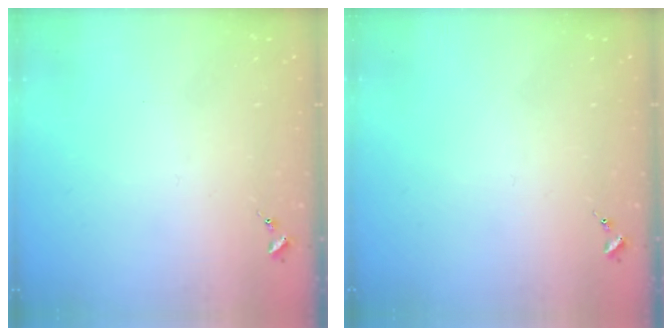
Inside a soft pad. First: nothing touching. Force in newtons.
{"total": 0.0}